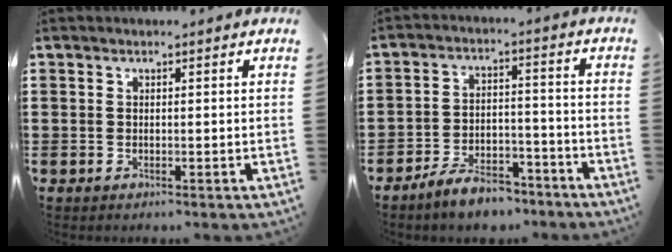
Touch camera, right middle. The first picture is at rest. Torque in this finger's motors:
{"motor_torque": [2.14, 0.00, 0.13, 0.11]}